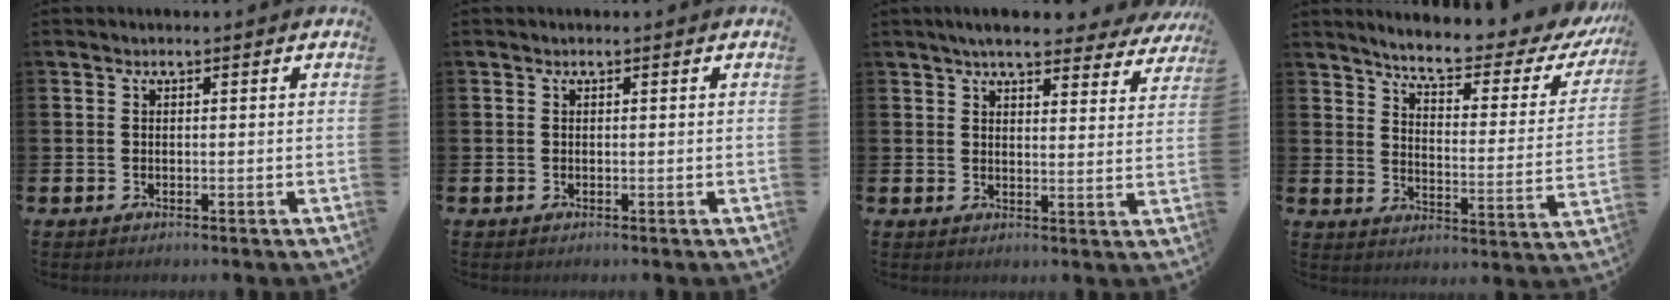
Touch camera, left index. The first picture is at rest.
{"total": 0.0}
{"total": 5.8, "force": [5.3, 1.0, 2.2], "torque": [-0.049, -0.019, 0.094]}
{"total": 6.5, "force": [5.7, 1.0, 3.0], "torque": [-0.079, -0.044, 0.088]}